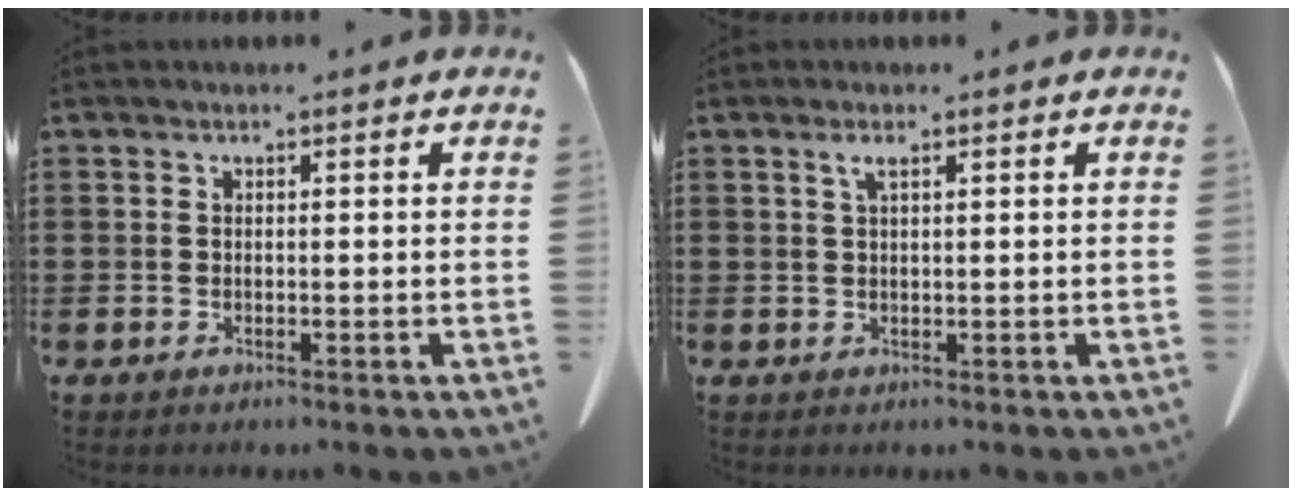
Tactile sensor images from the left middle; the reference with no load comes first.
{"total": 1.6, "force": [0.7, 0.3, 1.5], "torque": [-0.031, 0.002, 0.012]}